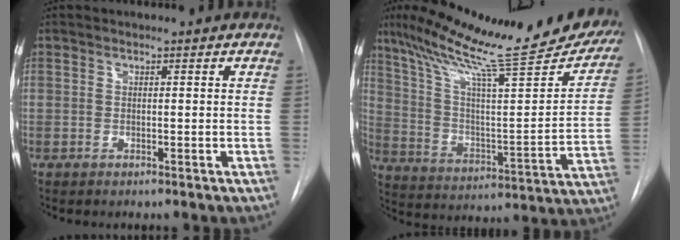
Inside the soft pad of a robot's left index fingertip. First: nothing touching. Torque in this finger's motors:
{"motor_torque": [1.03, -1.11, 0.18, 0.07]}